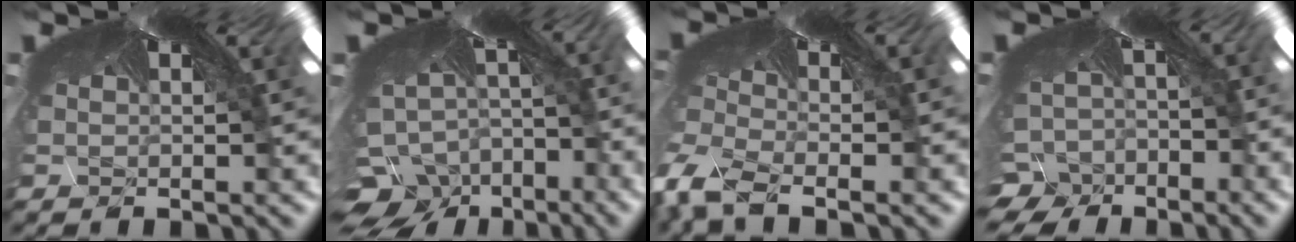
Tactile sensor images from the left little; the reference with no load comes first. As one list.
[{"total": 10.9, "force": [-10.6, 2.3, 0.0], "torque": [-0.020, -0.074, -0.165]}, {"total": 8.1, "force": [-7.8, 0.6, 2.0], "torque": [-0.091, -0.087, -0.100]}, {"total": 8.5, "force": [-8.0, 2.8, 0.7], "torque": [-0.044, -0.075, -0.110]}]